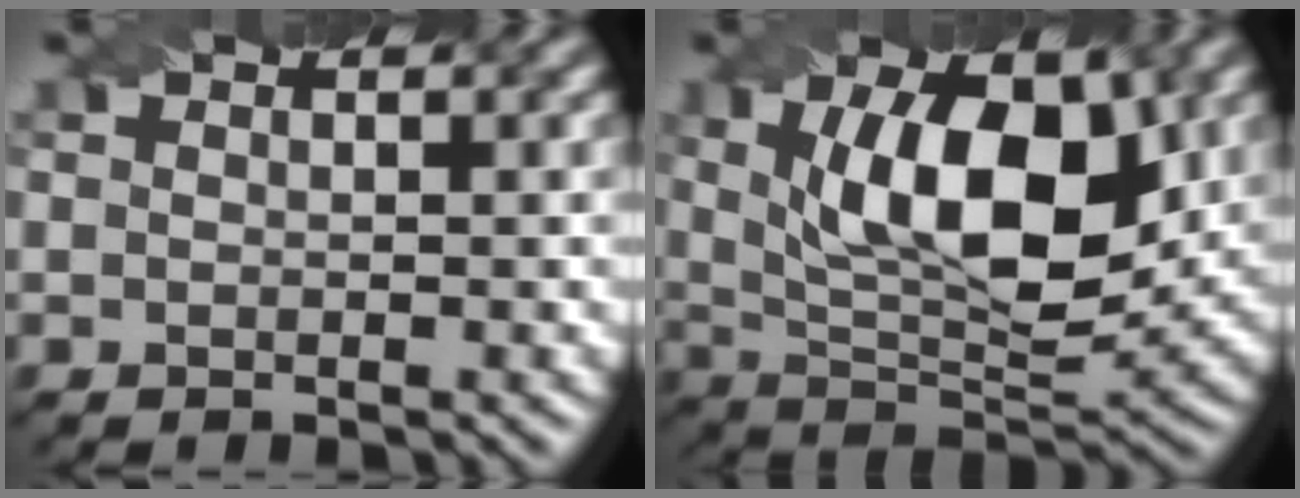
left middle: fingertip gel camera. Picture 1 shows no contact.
{"total": 10.8, "force": [2.1, 5.0, 9.4], "torque": [-0.145, 0.008, 0.041]}